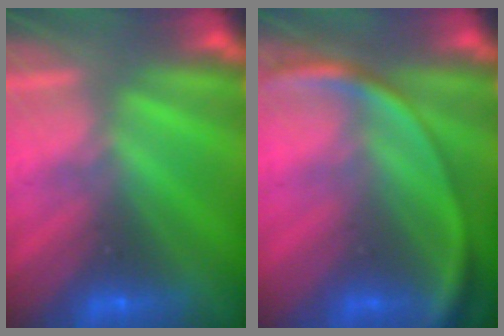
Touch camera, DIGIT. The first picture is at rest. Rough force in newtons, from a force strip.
{"total": 2.7}